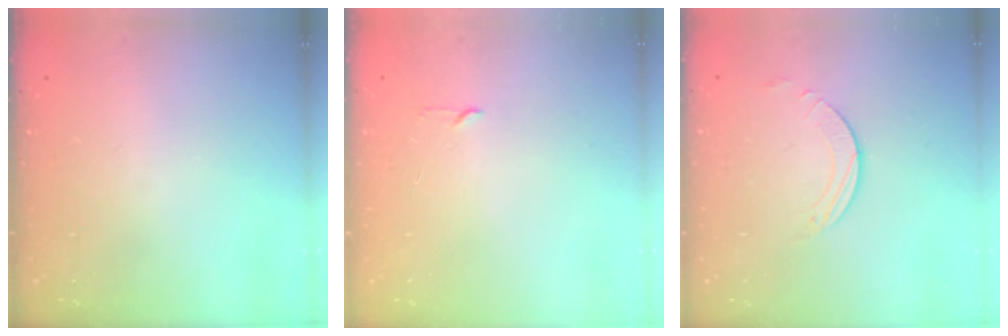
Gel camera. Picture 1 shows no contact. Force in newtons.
{"total": 2.3, "press": 2.2, "slide": 0.3}
{"total": 1.6, "press": 1.6, "slide": 0.2}